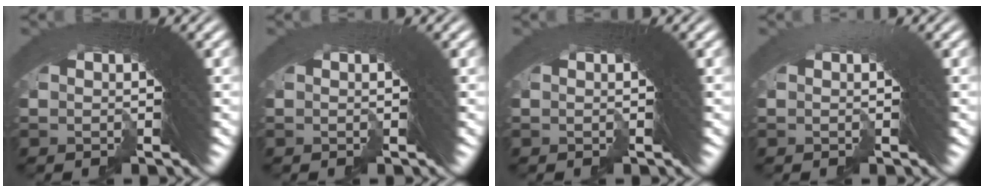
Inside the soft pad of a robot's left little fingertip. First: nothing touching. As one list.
[{"total": 1.1, "force": [-0.3, -0.4, -0.9], "torque": [0.012, 0.000, -0.005]}, {"total": 0.0}, {"total": 4.3, "force": [-1.3, -2.9, -2.8], "torque": [0.036, -0.011, -0.015]}]